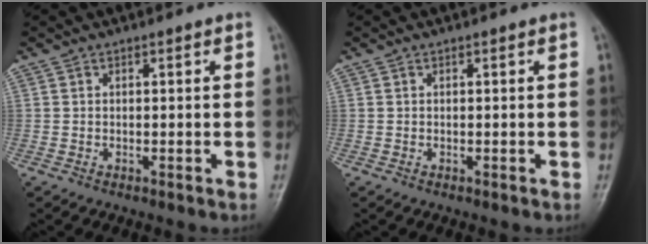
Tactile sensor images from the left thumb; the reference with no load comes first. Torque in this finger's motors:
{"motor_torque": [0.00, 0.00, 0.00, 0.00, 0.00]}